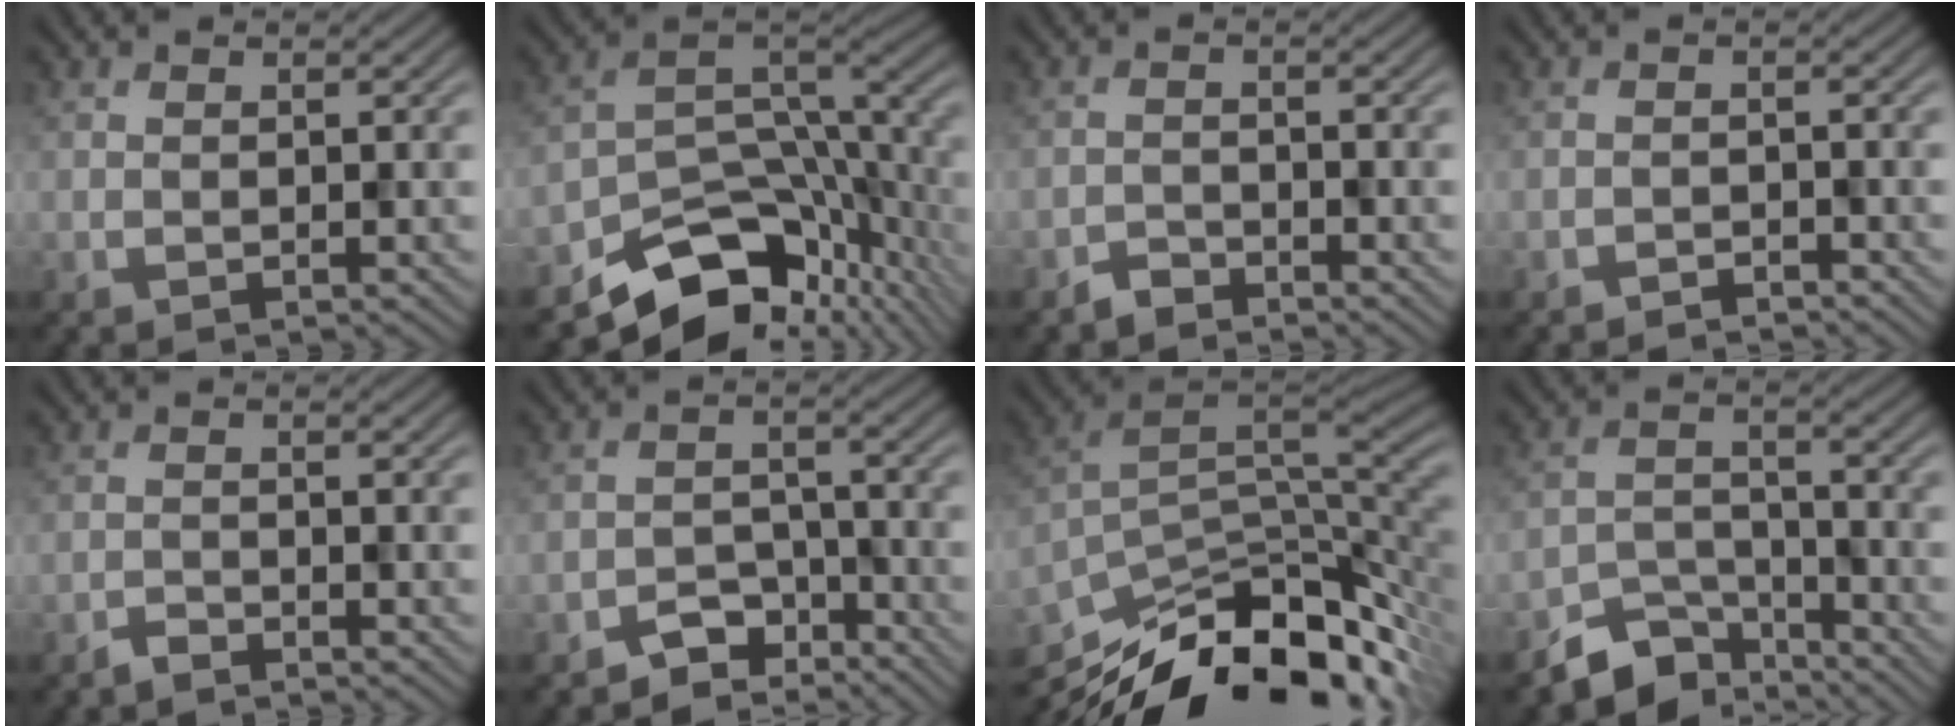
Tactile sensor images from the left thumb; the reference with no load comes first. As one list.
[{"total": 12.9, "force": [-8.2, 6.8, 7.3], "torque": [-0.122, -0.020, -0.141]}, {"total": 1.9, "force": [-1.8, 0.6, 0.4], "torque": [-0.002, 0.003, -0.039]}, {"total": 1.5, "force": [-1.4, 0.2, 0.3], "torque": [-0.002, 0.001, -0.029]}, {"total": 1.2, "force": [-1.2, 0.2, 0.3], "torque": [-0.006, 0.001, -0.027]}, {"total": 4.9, "force": [-4.1, 2.3, 1.4], "torque": [-0.014, 0.000, -0.077]}, {"total": 15.5, "force": [-10.5, 6.2, 9.6], "torque": [-0.187, -0.022, -0.167]}, {"total": 6.2, "force": [-5.1, 2.8, 2.1], "torque": [-0.034, -0.006, -0.104]}]